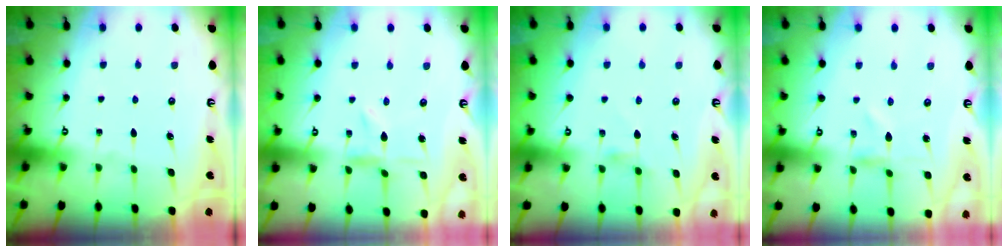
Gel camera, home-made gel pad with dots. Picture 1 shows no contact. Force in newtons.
{"total": 0.8, "press": 0.7, "slide": 0.4}
{"total": 2.0, "press": 2.0, "slide": 0.4}
{"total": 0.0}